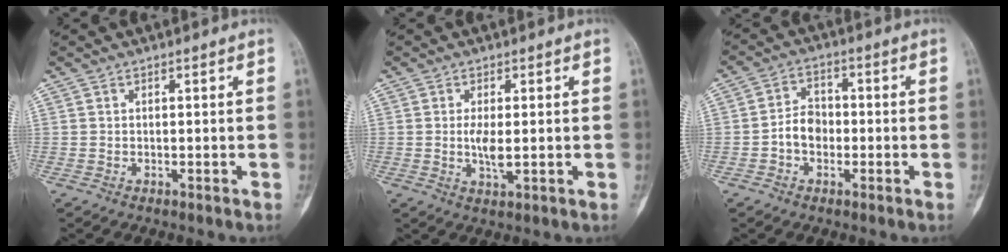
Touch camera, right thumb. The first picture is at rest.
{"total": 3.8, "force": [0.0, 1.3, 3.6], "torque": [-0.076, -0.010, 0.000]}
{"total": 5.4, "force": [-1.3, 4.1, 3.2], "torque": [-0.038, 0.022, -0.032]}